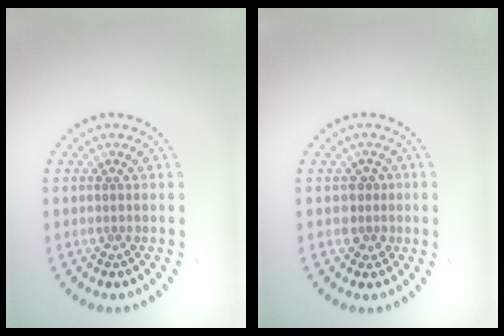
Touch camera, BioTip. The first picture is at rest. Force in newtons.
{"total": 1.7, "press": 1.4, "slide": 1.0}